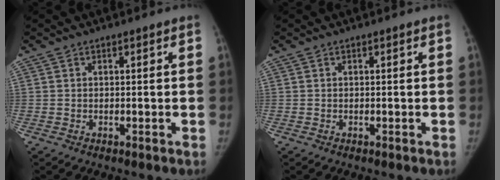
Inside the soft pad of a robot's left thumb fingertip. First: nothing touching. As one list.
[{"total": 0.0}]